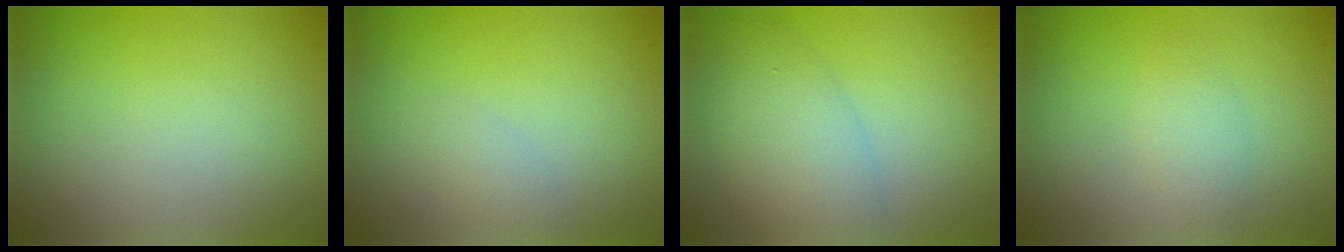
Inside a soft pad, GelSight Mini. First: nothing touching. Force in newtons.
{"total": 1.1, "press": 1.1, "slide": 0.1}
{"total": 5.0, "press": 5.0, "slide": 0.3}
{"total": 1.7, "press": 1.7, "slide": 0.0}